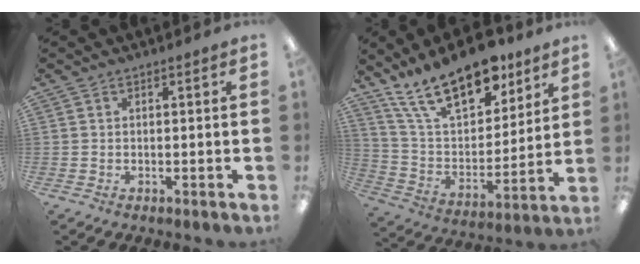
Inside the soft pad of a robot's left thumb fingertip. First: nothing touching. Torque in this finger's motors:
{"motor_torque": [0.50, 0.33, 1.40, -1.37, 0.13]}